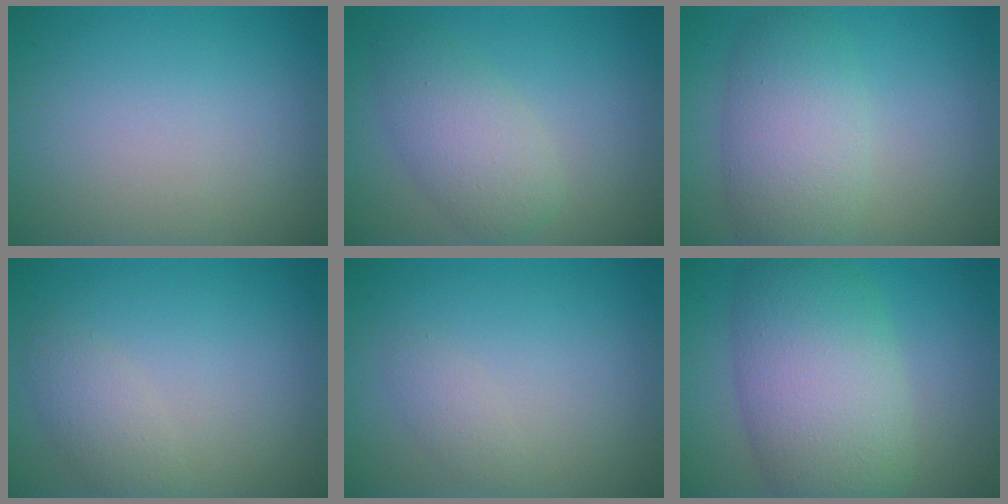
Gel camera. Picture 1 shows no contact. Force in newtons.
{"total": 3.9, "press": 3.9, "slide": 0.1}
{"total": 5.6, "press": 5.6, "slide": 0.4}
{"total": 2.0, "press": 2.0, "slide": 0.0}
{"total": 1.1, "press": 1.1, "slide": 0.0}
{"total": 9.5, "press": 9.5, "slide": 0.3}